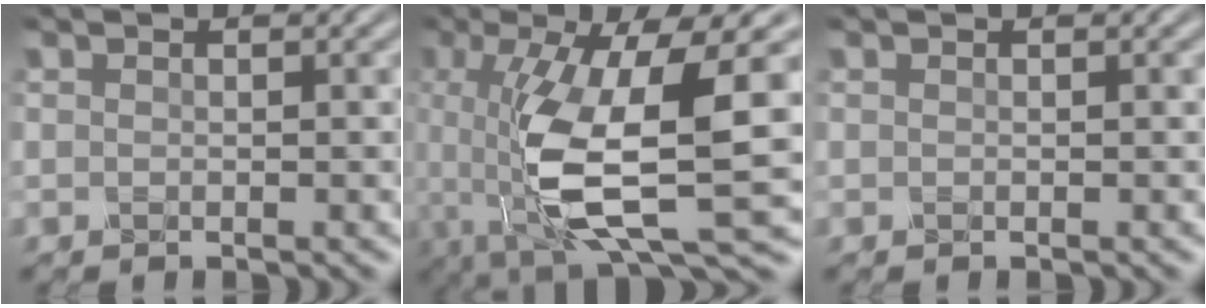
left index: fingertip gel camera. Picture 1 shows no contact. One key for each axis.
{"total": 11.4, "fx": -1.4, "fy": 3.2, "fz": 10.9, "tx": -0.209, "ty": -0.024, "tz": -0.016}
{"total": 0.0}